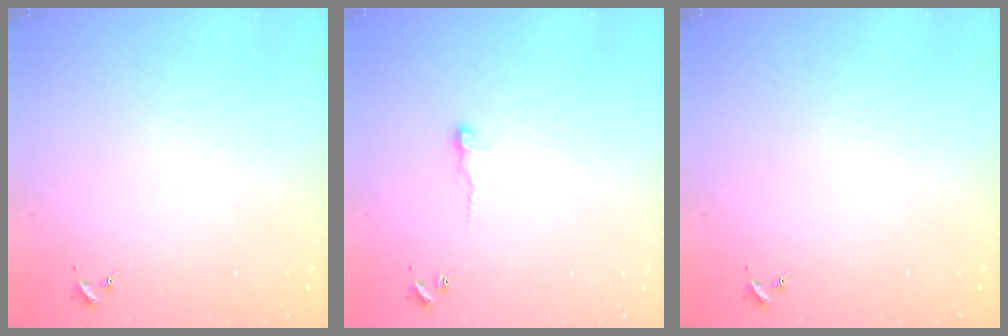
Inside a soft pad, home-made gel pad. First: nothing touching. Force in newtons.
{"total": 4.0, "press": 4.0, "slide": 0.4}
{"total": 0.0}